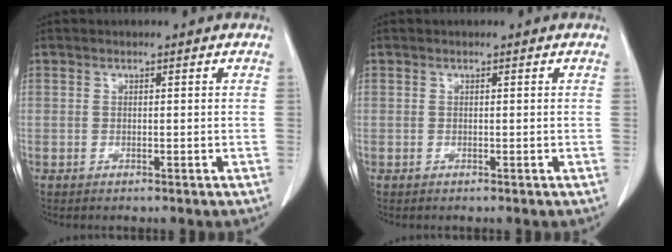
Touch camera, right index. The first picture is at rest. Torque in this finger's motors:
{"motor_torque": [0.00, 0.00, 0.00, 0.00]}